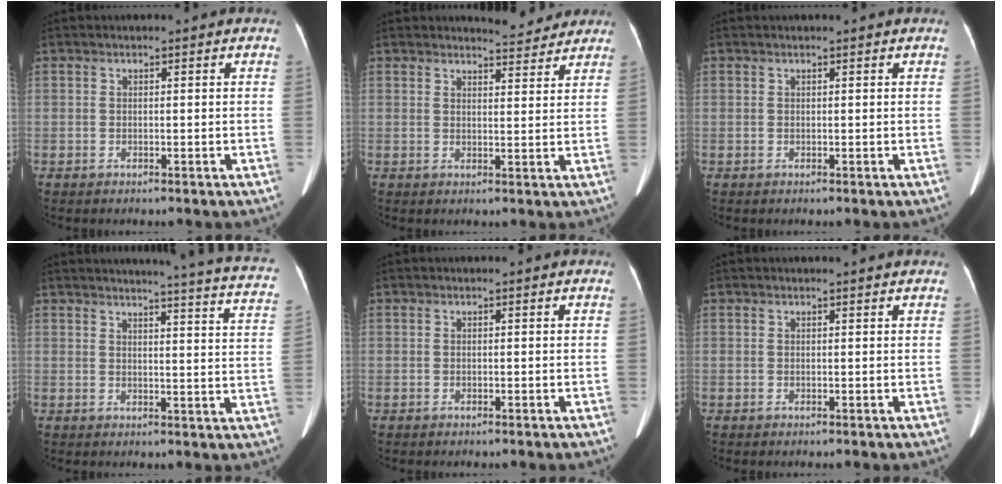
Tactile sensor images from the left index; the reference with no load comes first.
{"total": 4.7, "force": [4.6, 0.8, 0.4], "torque": [-0.008, -0.004, 0.054]}
{"total": 1.1, "force": [1.0, 0.0, 0.5], "torque": [-0.007, 0.014, 0.016]}
{"total": 18.8, "force": [17.0, -0.1, 8.0], "torque": [-0.100, -0.070, 0.177]}
{"total": 0.0}
{"total": 1.6, "force": [1.5, -0.1, 0.5], "torque": [-0.014, 0.006, 0.017]}